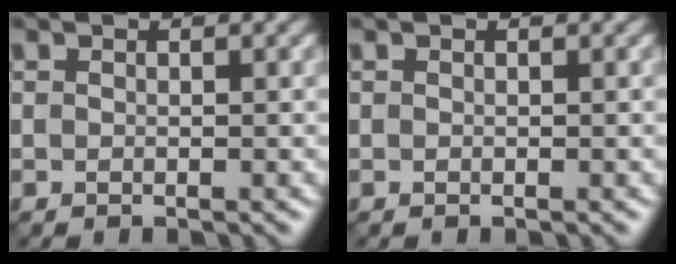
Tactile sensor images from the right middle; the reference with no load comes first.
{"total": 0.0}